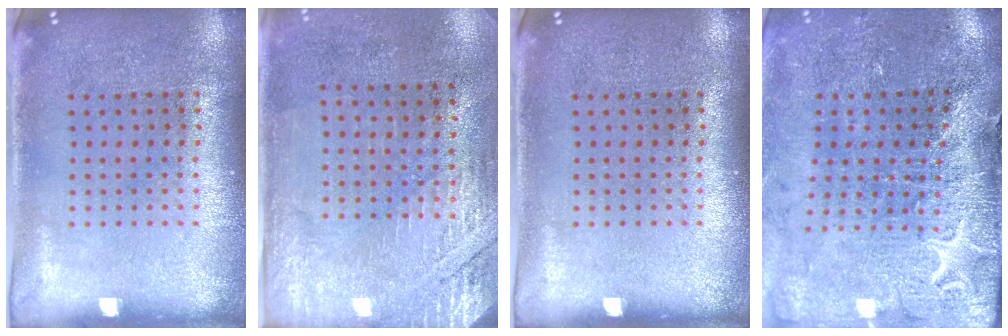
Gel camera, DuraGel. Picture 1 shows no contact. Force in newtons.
{"total": 2.8, "press": 2.5, "slide": 1.4}
{"total": 0.0}
{"total": 3.4, "press": 3.3, "slide": 0.6}